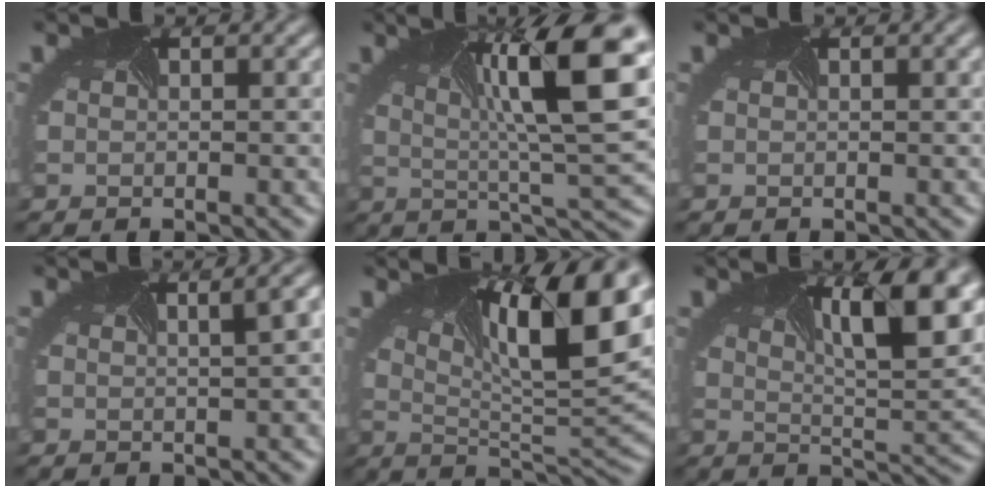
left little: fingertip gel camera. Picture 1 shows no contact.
{"total": 12.5, "force": [2.6, 3.2, 11.8], "torque": [-0.187, 0.007, 0.042]}
{"total": 1.3, "force": [0.6, 0.4, 1.0], "torque": [-0.013, 0.006, 0.006]}
{"total": 4.2, "force": [1.4, 1.7, 3.5], "torque": [-0.010, 0.028, 0.004]}
{"total": 14.5, "force": [5.1, 5.1, 12.6], "torque": [-0.170, 0.023, 0.074]}
{"total": 10.1, "force": [4.2, 3.4, 8.6], "torque": [-0.100, 0.016, 0.052]}